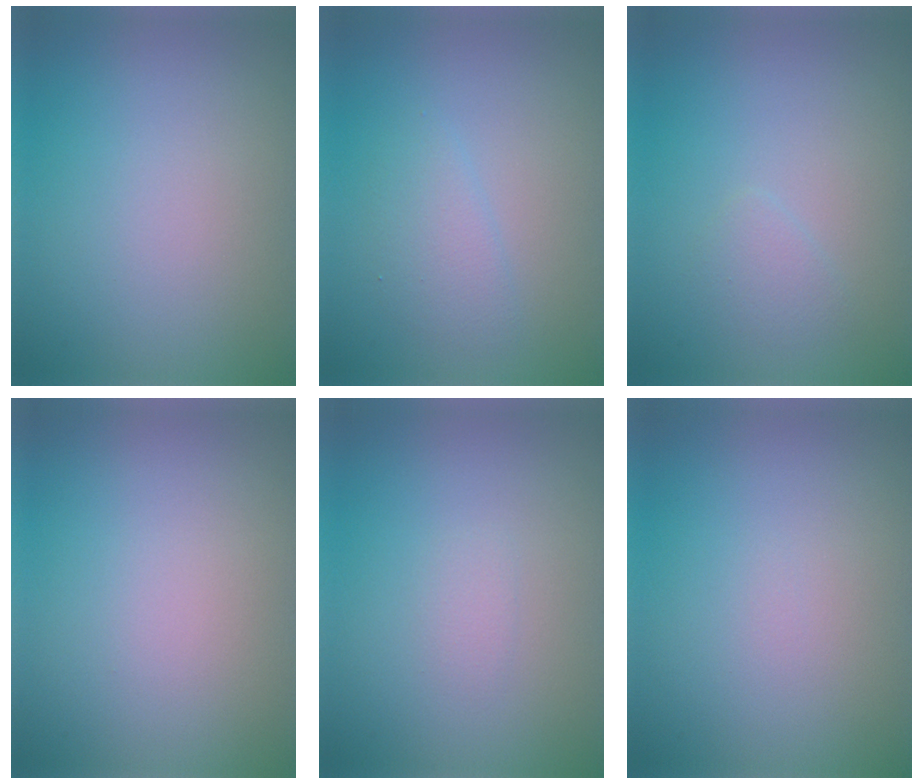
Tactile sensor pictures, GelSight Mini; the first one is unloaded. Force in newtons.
{"total": 1.9, "press": 1.9, "slide": 0.1}
{"total": 1.1, "press": 1.1, "slide": 0.1}
{"total": 0.0}
{"total": 0.7, "press": 0.6, "slide": 0.2}
{"total": 0.0}